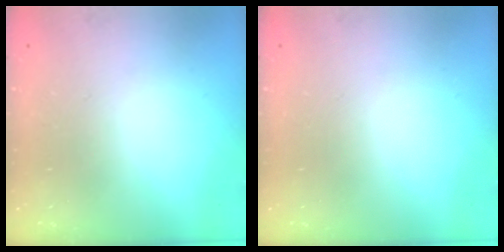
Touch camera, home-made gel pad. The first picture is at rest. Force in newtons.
{"total": 0.0}